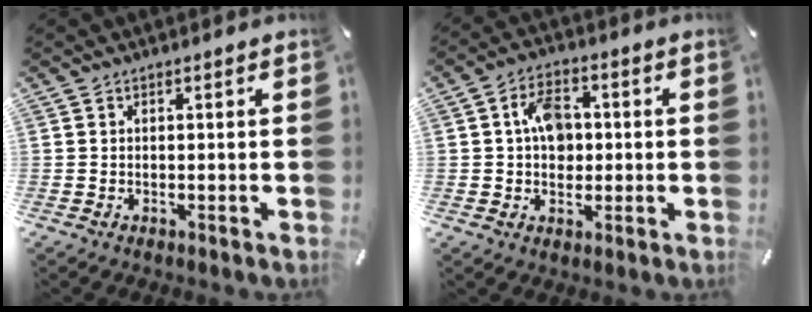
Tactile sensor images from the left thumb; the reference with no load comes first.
{"total": 7.9, "force": [0.7, 5.8, 5.4], "torque": [-0.088, 0.006, 0.009]}